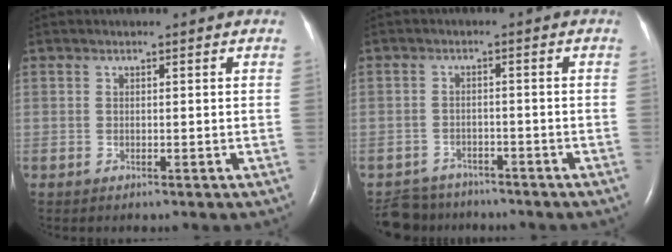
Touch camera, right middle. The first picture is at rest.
{"total": 6.0, "force": [-5.5, 2.4, 0.0], "torque": [0.000, 0.001, -0.088]}